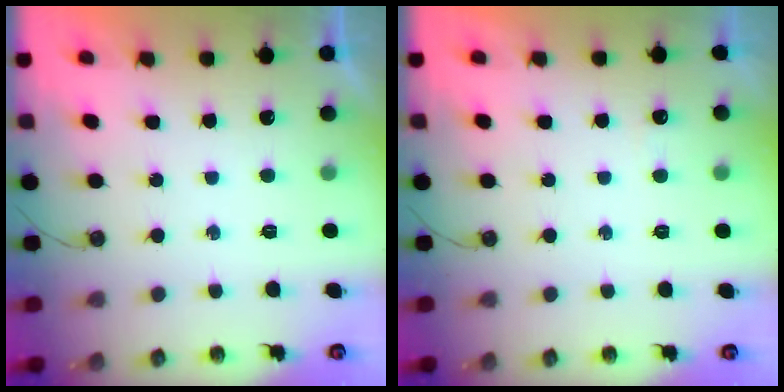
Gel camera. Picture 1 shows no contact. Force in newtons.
{"total": 2.2, "press": 2.2, "slide": 0.5}